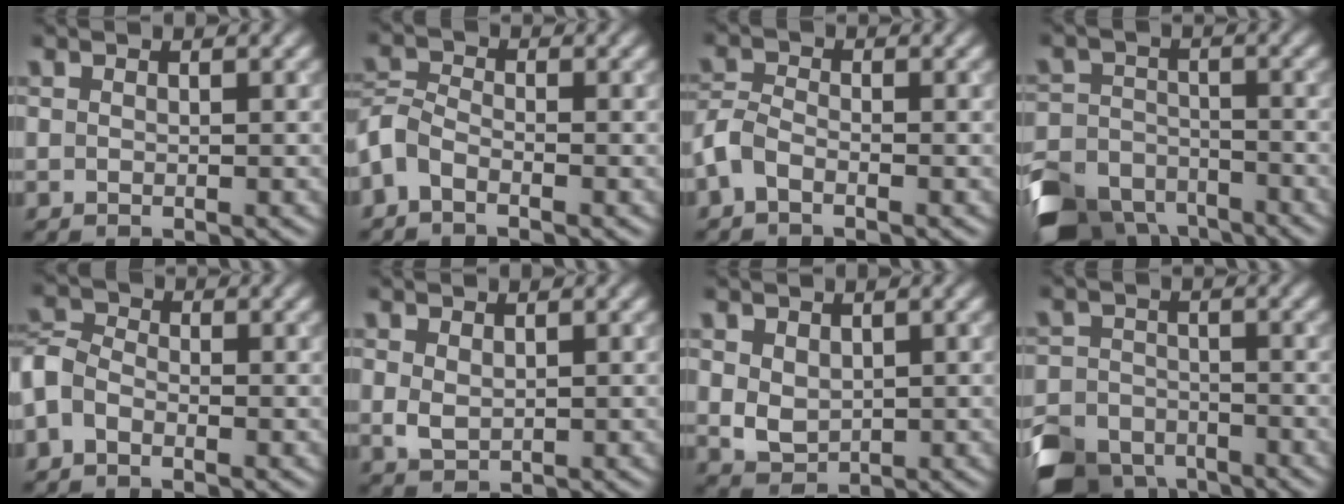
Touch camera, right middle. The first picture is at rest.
{"total": 2.9, "force": [-1.7, 1.5, 1.8], "torque": [-0.042, 0.003, -0.048]}
{"total": 2.5, "force": [-1.4, 1.2, 1.6], "torque": [-0.039, 0.003, -0.041]}
{"total": 8.6, "force": [-6.8, 4.4, 2.7], "torque": [-0.045, -0.011, -0.129]}
{"total": 3.4, "force": [-1.5, 2.2, 2.1], "torque": [-0.046, 0.008, -0.045]}
{"total": 1.5, "force": [0.4, 1.0, 1.0], "torque": [-0.022, -0.002, 0.013]}
{"total": 2.5, "force": [0.7, 1.8, 1.5], "torque": [-0.033, -0.005, 0.019]}
{"total": 6.8, "force": [-5.5, 3.5, 1.8], "torque": [-0.026, -0.008, -0.107]}